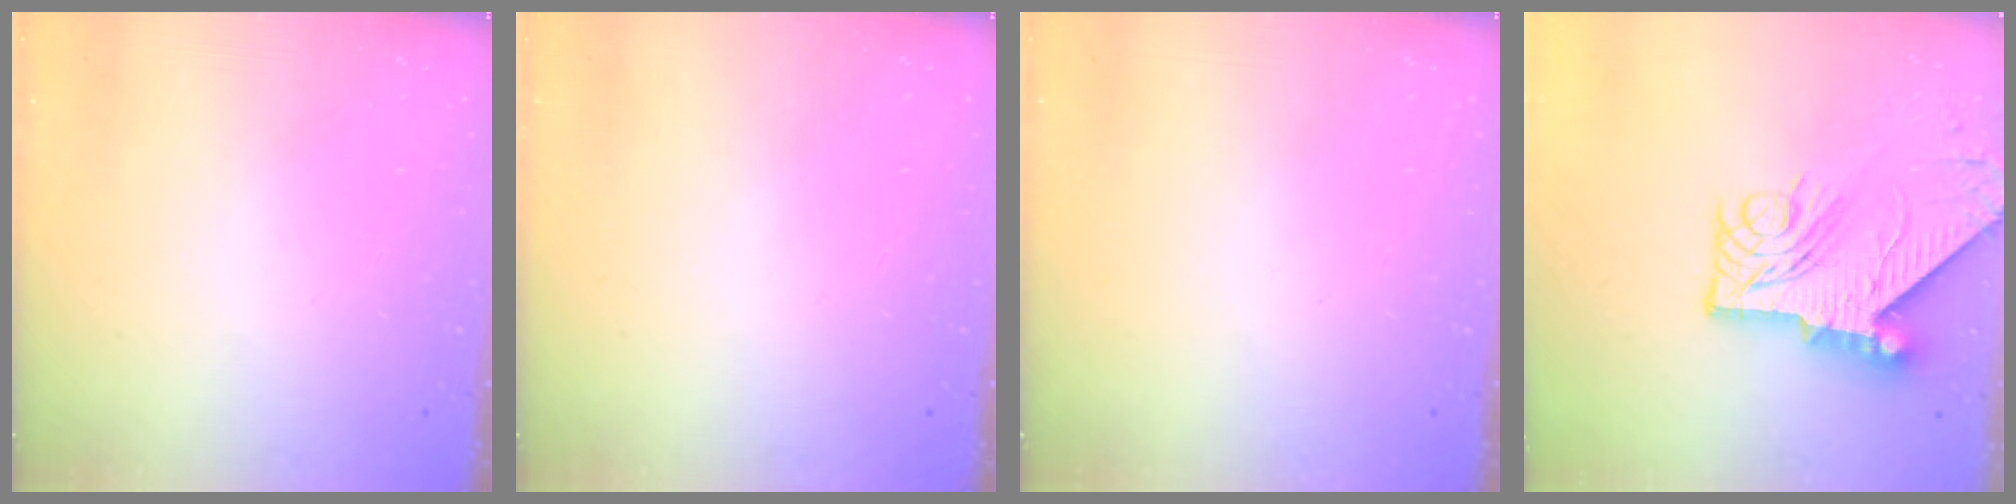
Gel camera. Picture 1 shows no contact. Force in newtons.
{"total": 0.0}
{"total": 0.0}
{"total": 13.5, "press": 13.4, "slide": 1.7}